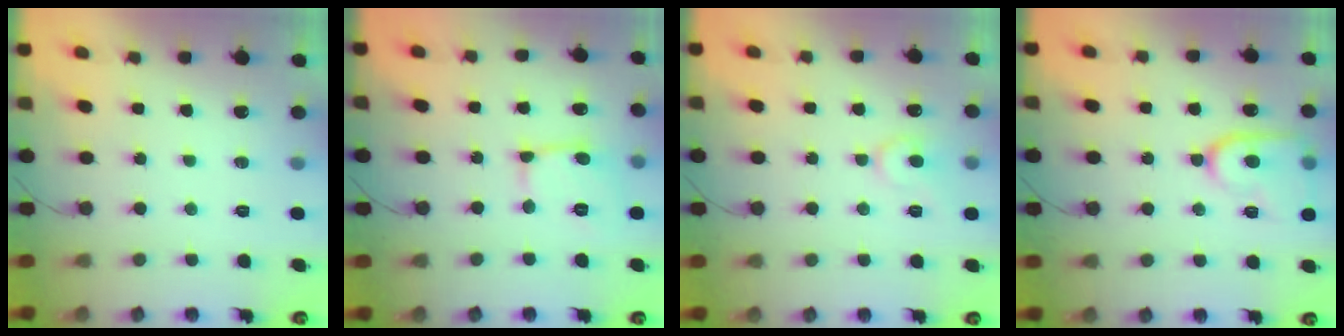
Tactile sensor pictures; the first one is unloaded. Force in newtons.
{"total": 10.2, "press": 10.1, "slide": 0.8}
{"total": 8.7, "press": 8.7, "slide": 0.8}
{"total": 13.4, "press": 13.4, "slide": 1.3}